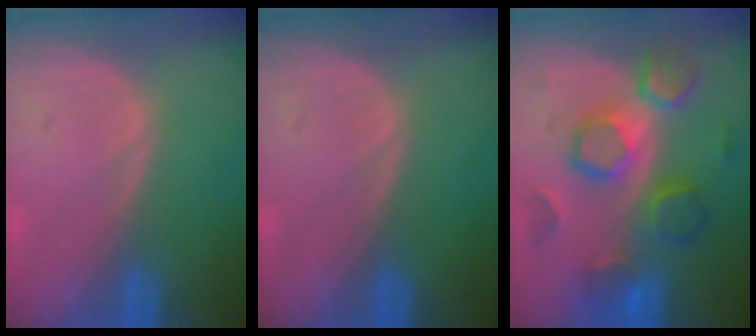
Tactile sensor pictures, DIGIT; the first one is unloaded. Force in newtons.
{"total": 0.0}
{"total": 8.5, "press": 8.5, "slide": 0.2}